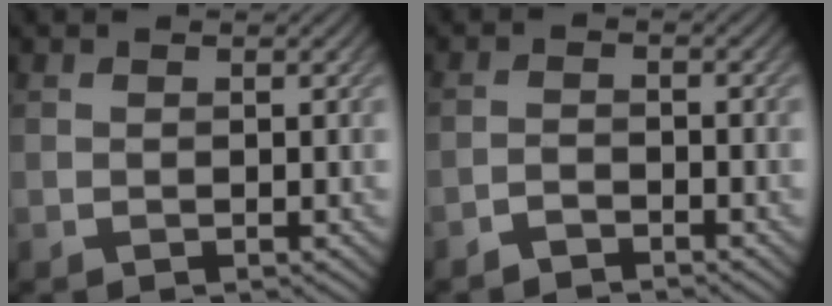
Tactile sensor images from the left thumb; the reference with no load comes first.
{"total": 1.7, "force": [-1.7, 0.1, 0.4], "torque": [-0.006, 0.005, -0.038]}